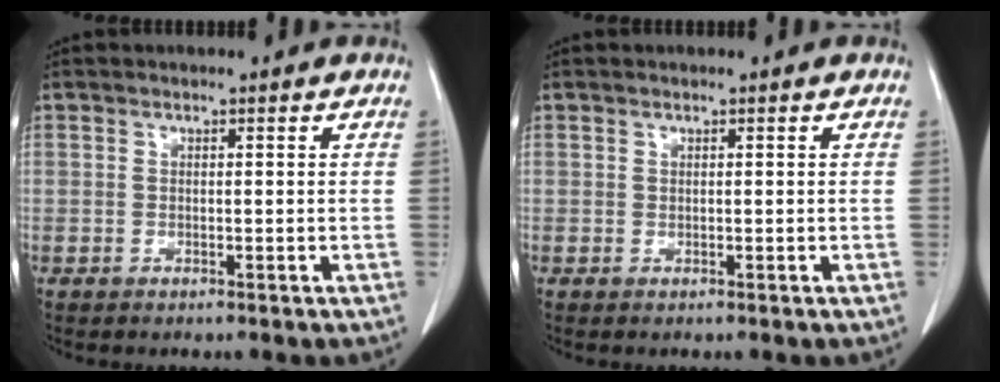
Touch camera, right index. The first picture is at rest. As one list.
[{"total": 0.0}]